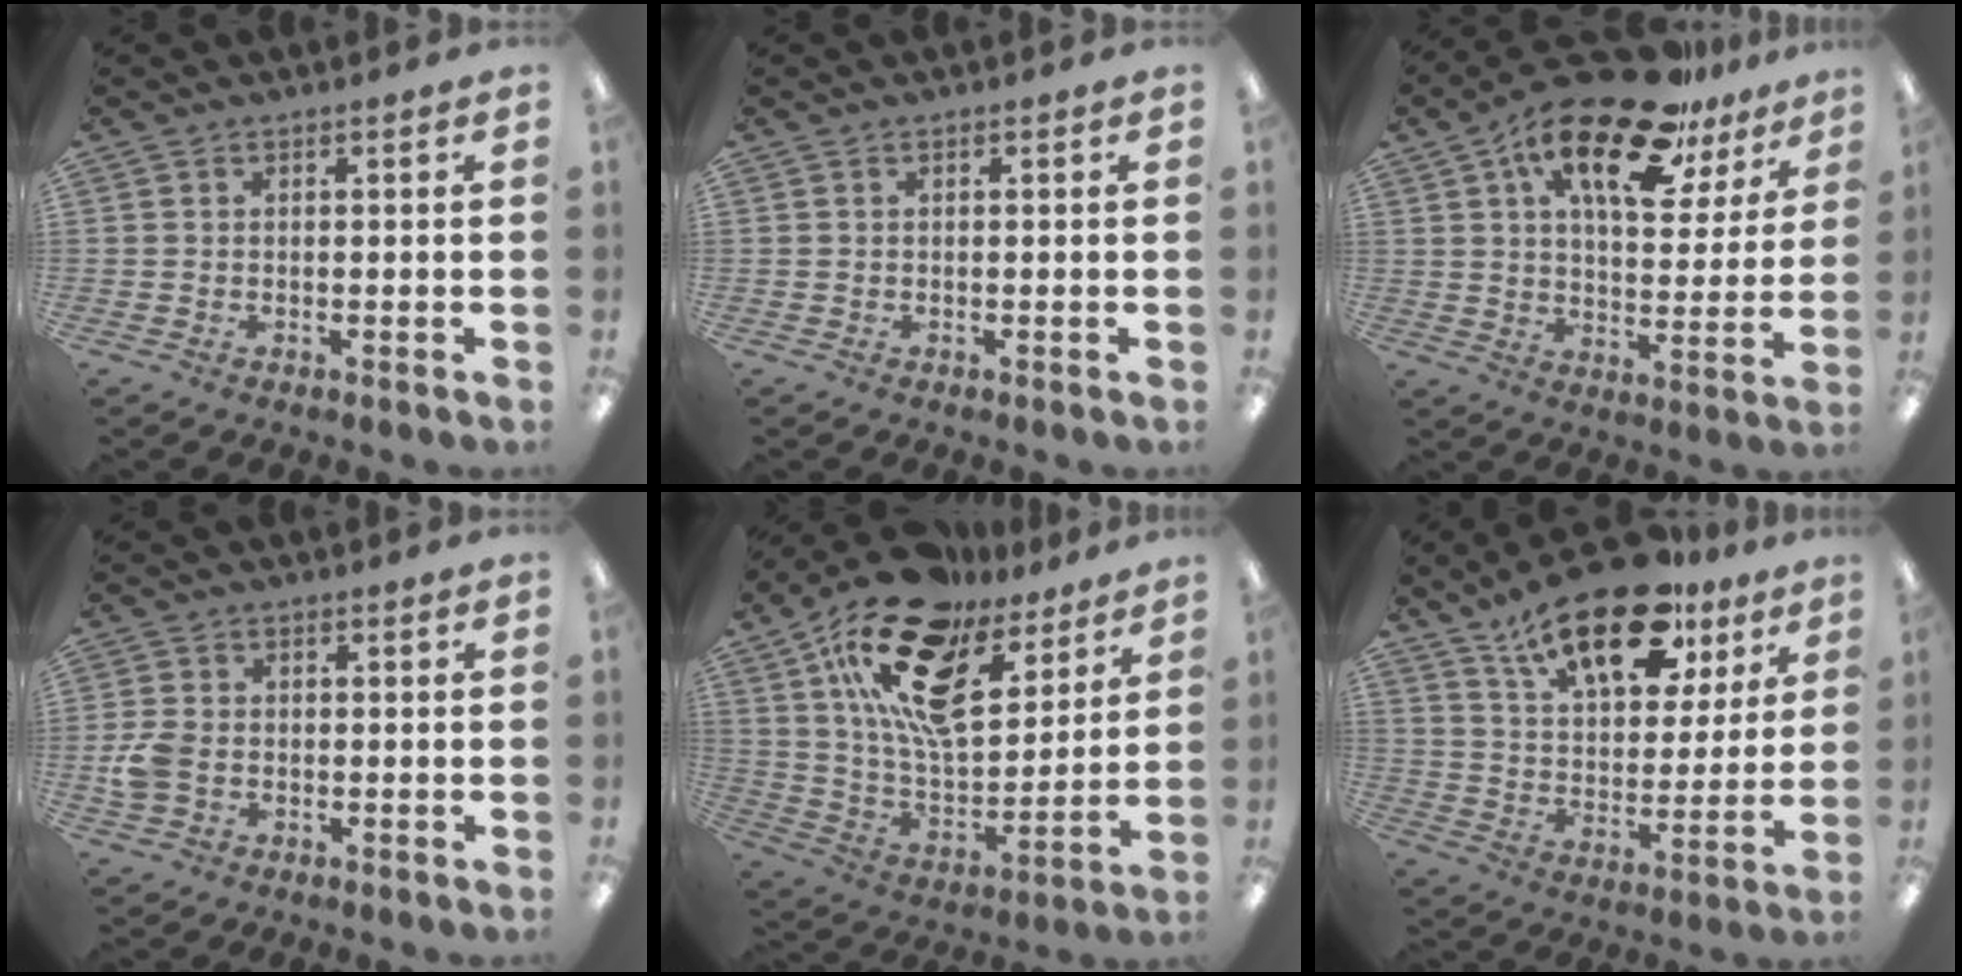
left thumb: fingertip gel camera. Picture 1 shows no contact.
{"total": 0.0}
{"total": 20.5, "force": [13.2, 8.1, 13.5], "torque": [-0.228, -0.064, 0.220]}
{"total": 5.5, "force": [-0.9, 4.1, 3.5], "torque": [-0.071, 0.008, -0.015]}
{"total": 22.1, "force": [13.4, 10.7, 13.9], "torque": [-0.259, -0.069, 0.234]}
{"total": 20.7, "force": [13.6, 9.6, 12.4], "torque": [-0.200, -0.064, 0.230]}